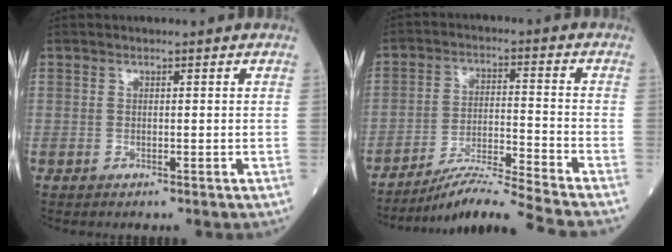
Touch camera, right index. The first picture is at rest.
{"total": 12.1, "force": [-11.0, -2.6, 4.2], "torque": [-0.063, -0.009, -0.188]}